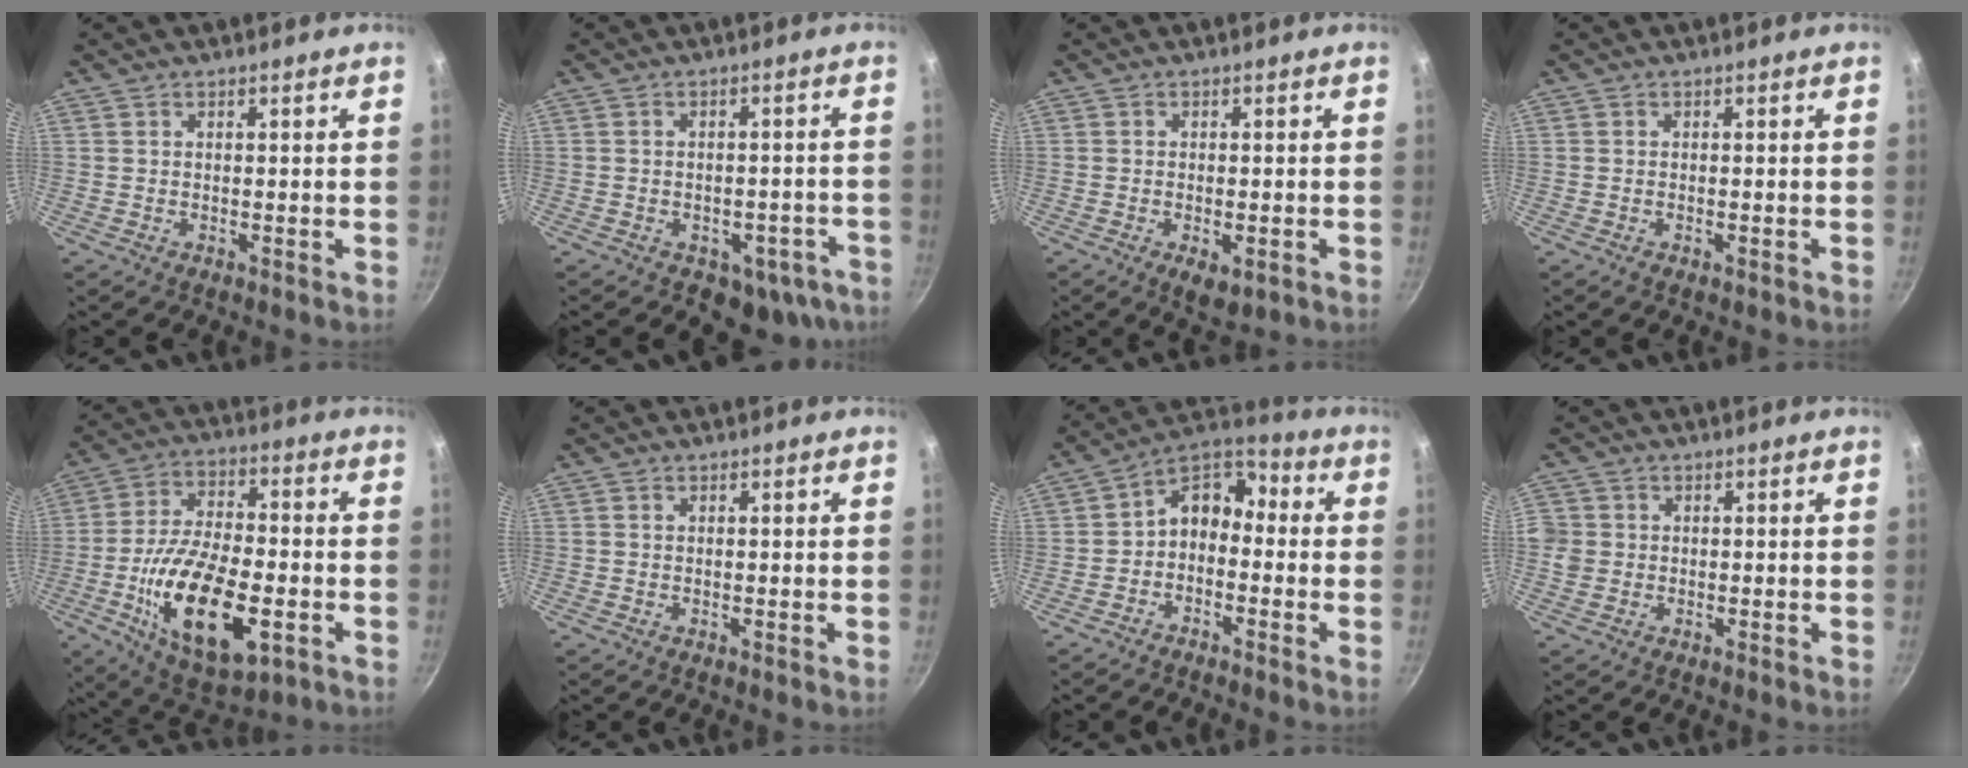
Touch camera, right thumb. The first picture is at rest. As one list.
[{"total": 9.3, "force": [-4.8, 6.2, 5.0], "torque": [-0.016, 0.037, -0.038]}, {"total": 4.6, "force": [-1.7, 2.2, 3.7], "torque": [-0.049, -0.003, -0.020]}, {"total": 0.7, "force": [-0.4, 0.3, 0.6], "torque": [-0.008, 0.001, -0.006]}, {"total": 21.3, "force": [-6.1, 9.9, 17.9], "torque": [-0.307, 0.017, -0.100]}, {"total": 0.0}, {"total": 8.6, "force": [-1.7, 6.3, 5.6], "torque": [-0.068, 0.058, -0.049]}, {"total": 4.0, "force": [-0.3, 3.7, 1.4], "torque": [-0.016, 0.006, -0.008]}]